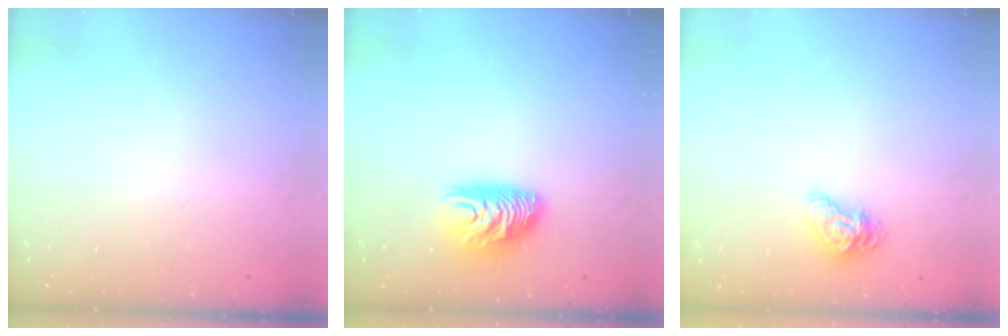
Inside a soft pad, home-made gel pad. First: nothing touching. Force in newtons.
{"total": 10.5, "press": 10.4, "slide": 1.0}
{"total": 7.3, "press": 7.3, "slide": 0.6}